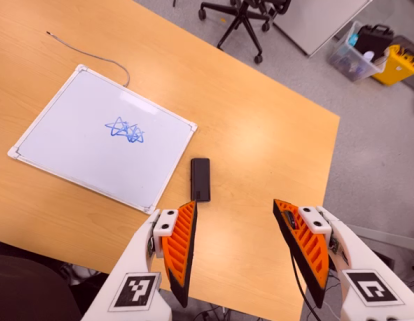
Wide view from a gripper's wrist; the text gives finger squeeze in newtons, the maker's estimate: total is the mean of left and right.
{"total": 0.0}